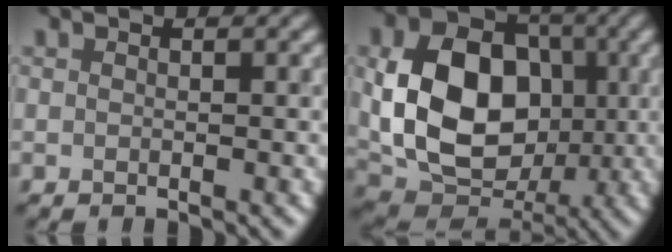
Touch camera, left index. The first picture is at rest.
{"total": 11.0, "force": [0.0, 8.3, 7.2], "torque": [-0.132, -0.006, 0.005]}